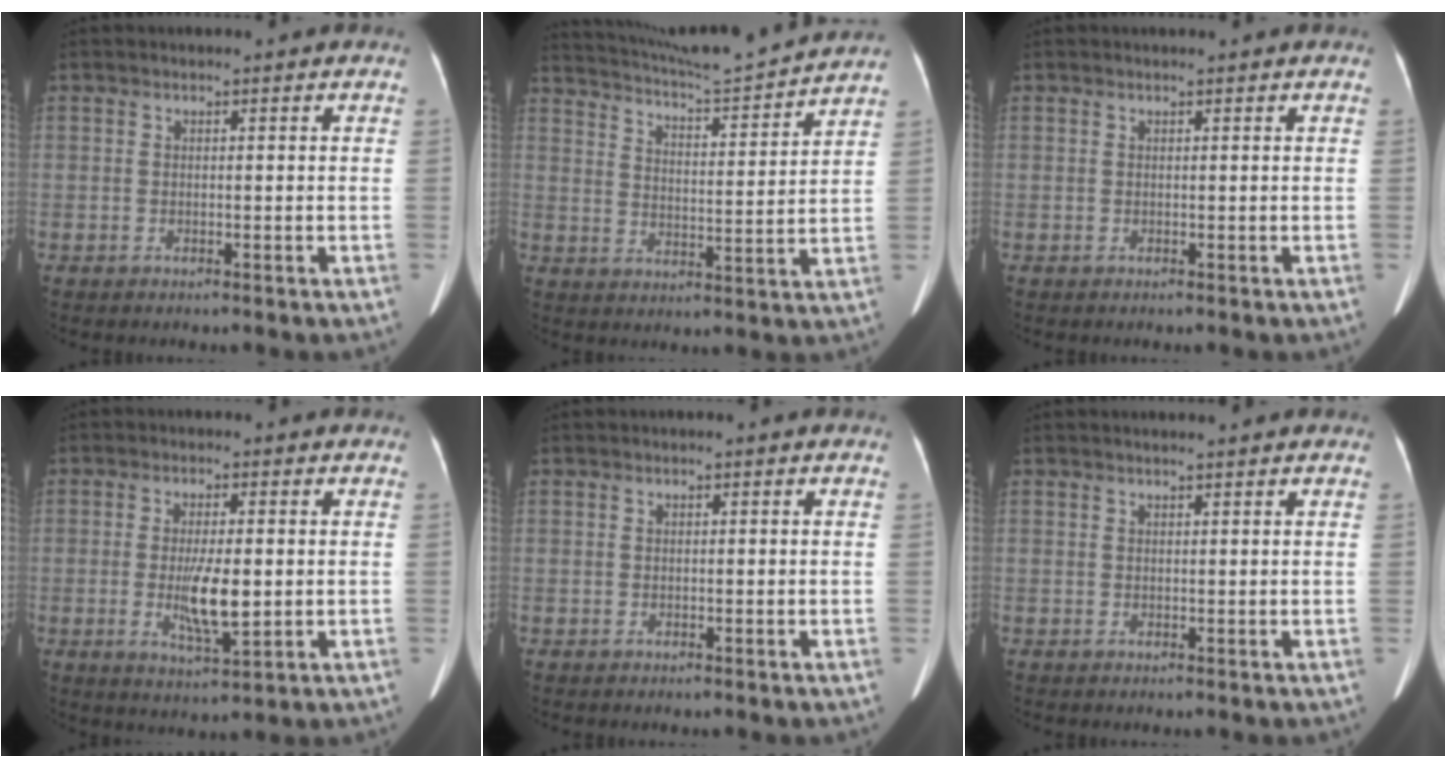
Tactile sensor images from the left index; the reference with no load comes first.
{"total": 15.7, "force": [14.9, -1.4, 4.7], "torque": [-0.093, -0.027, 0.217]}
{"total": 0.5, "force": [0.5, 0.0, 0.3], "torque": [-0.004, 0.004, 0.008]}
{"total": 6.6, "force": [-0.6, 1.4, 6.4], "torque": [-0.122, -0.014, -0.009]}
{"total": 0.0}
{"total": 2.4, "force": [2.1, 0.1, 1.2], "torque": [-0.014, 0.015, 0.027]}